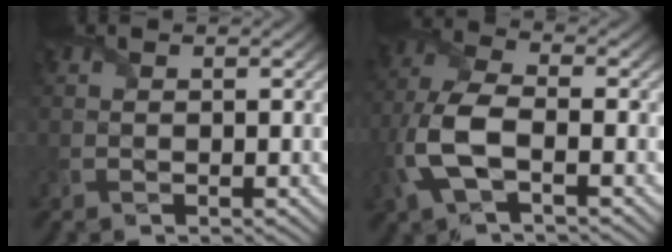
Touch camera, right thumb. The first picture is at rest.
{"total": 8.5, "force": [-2.6, 4.0, 7.0], "torque": [-0.176, 0.003, -0.063]}